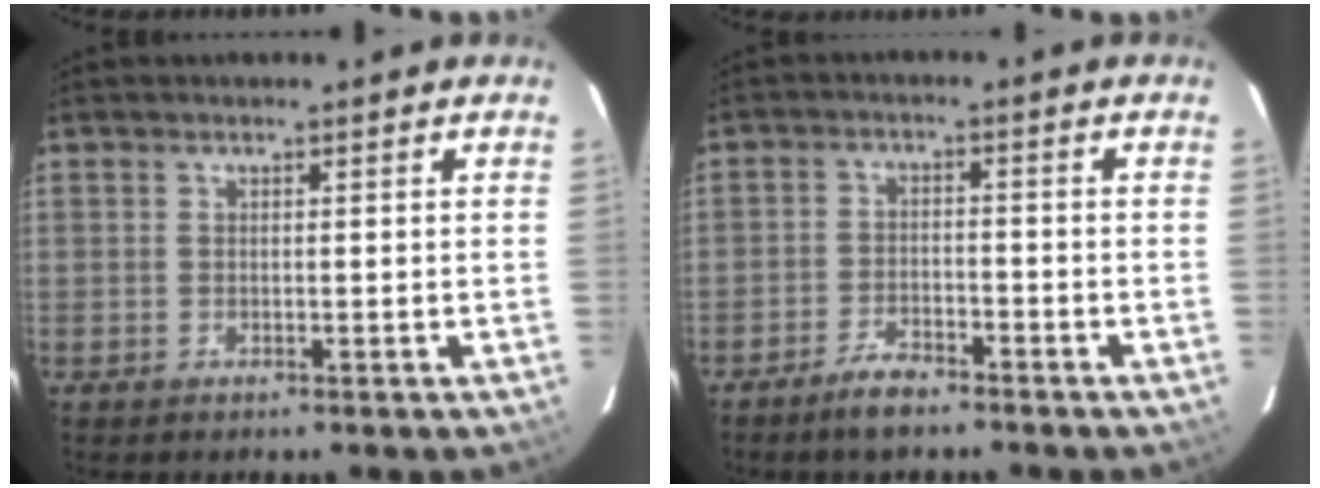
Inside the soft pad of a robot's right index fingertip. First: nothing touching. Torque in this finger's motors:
{"motor_torque": [0.36, -0.42, -0.01, -0.01]}